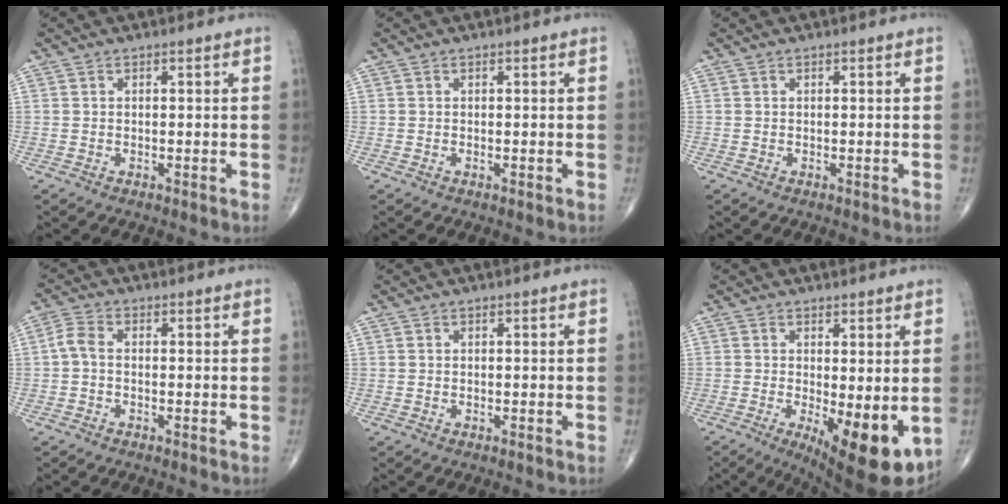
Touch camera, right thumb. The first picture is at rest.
{"total": 0.0}
{"total": 0.0}
{"total": 2.9, "force": [-0.5, 1.6, 2.3], "torque": [-0.052, 0.008, -0.018]}
{"total": 0.0}
{"total": 11.7, "force": [-2.6, 4.0, 10.7], "torque": [-0.147, -0.026, -0.026]}